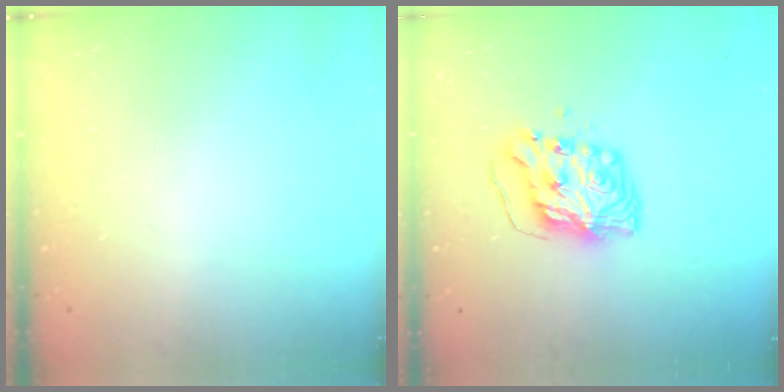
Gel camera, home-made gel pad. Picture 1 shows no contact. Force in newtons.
{"total": 8.3, "press": 8.3, "slide": 0.9}